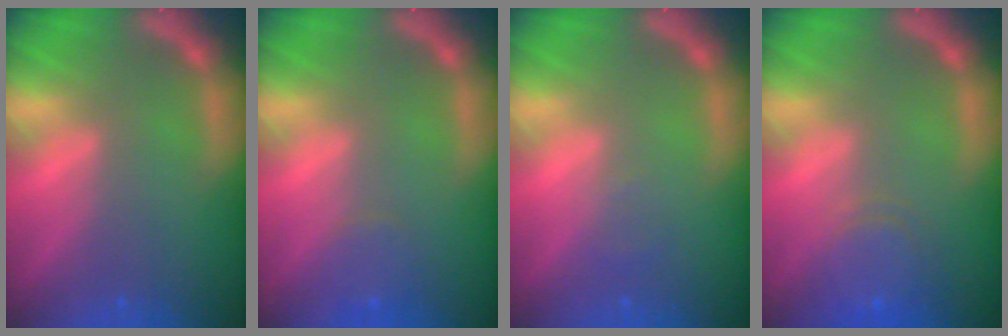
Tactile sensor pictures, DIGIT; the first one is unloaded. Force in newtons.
{"total": 1.9}
{"total": 0.9}
{"total": 4.6}